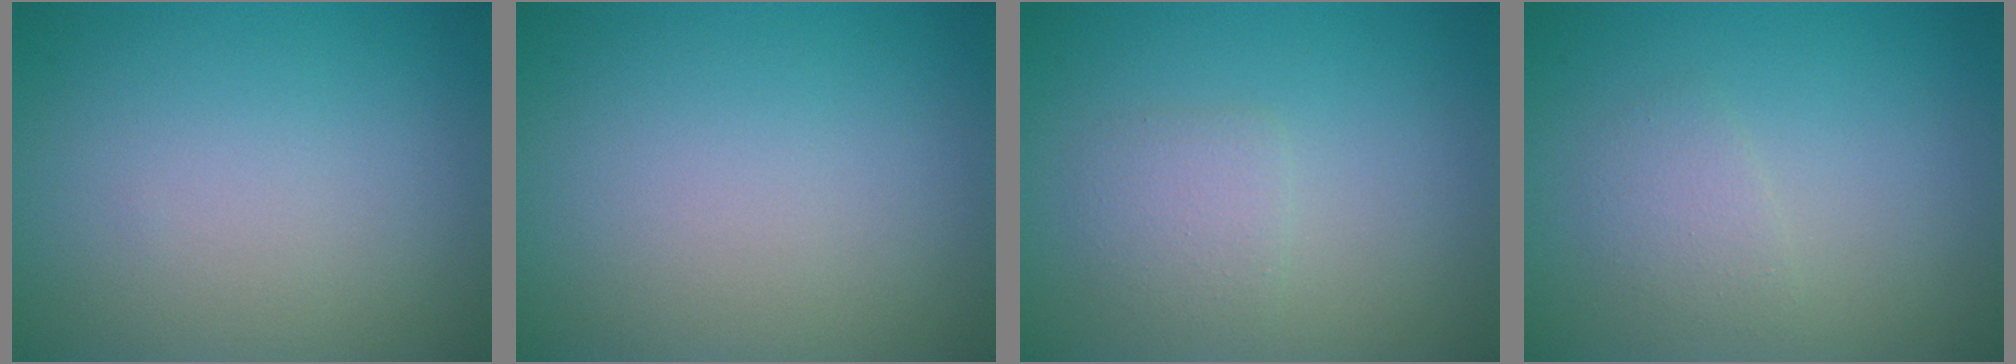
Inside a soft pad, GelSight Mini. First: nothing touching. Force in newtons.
{"total": 0.0}
{"total": 1.9, "press": 1.9, "slide": 0.1}
{"total": 1.5, "press": 1.5, "slide": 0.0}